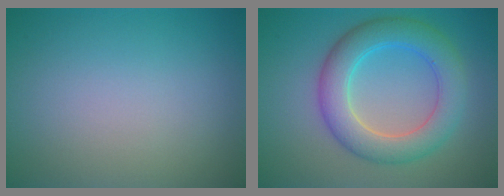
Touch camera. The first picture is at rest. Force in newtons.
{"total": 6.1, "press": 6.0, "slide": 0.2}